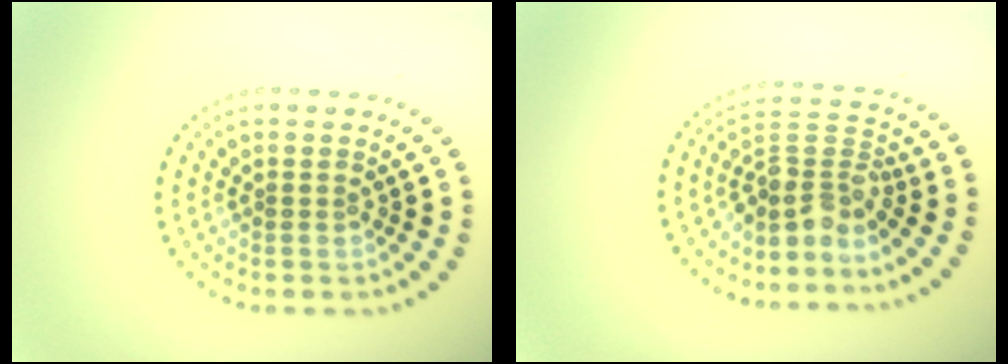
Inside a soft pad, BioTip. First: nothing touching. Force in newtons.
{"total": 3.6, "press": 2.4, "slide": 2.6}